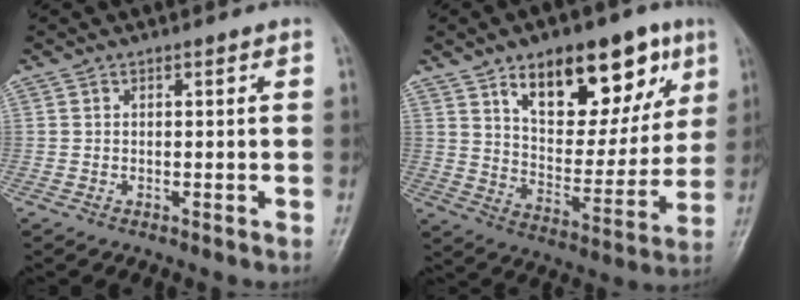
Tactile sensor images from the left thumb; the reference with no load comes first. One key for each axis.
{"total": 20.8, "fx": 10.8, "fy": 10.6, "fz": 14.3, "tx": -0.149, "ty": -0.040, "tz": 0.172}